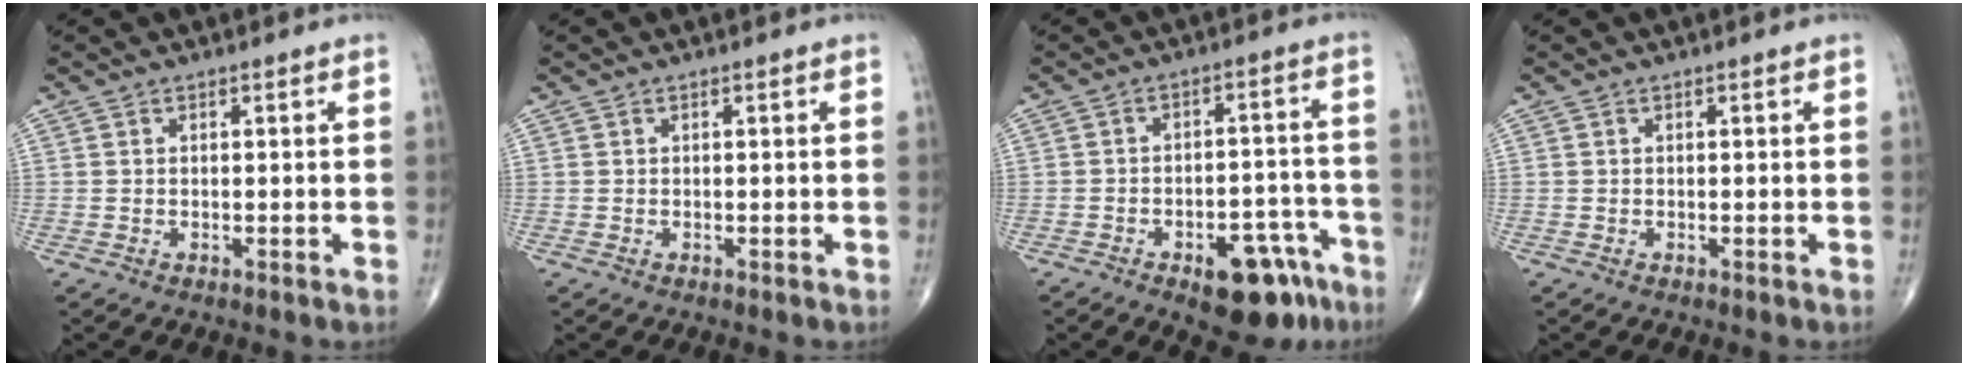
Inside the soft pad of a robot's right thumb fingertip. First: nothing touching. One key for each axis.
{"total": 0.0}
{"total": 12.4, "fx": -7.5, "fy": 5.8, "fz": 7.9, "tx": -0.074, "ty": 0.057, "tz": -0.097}
{"total": 0.0}